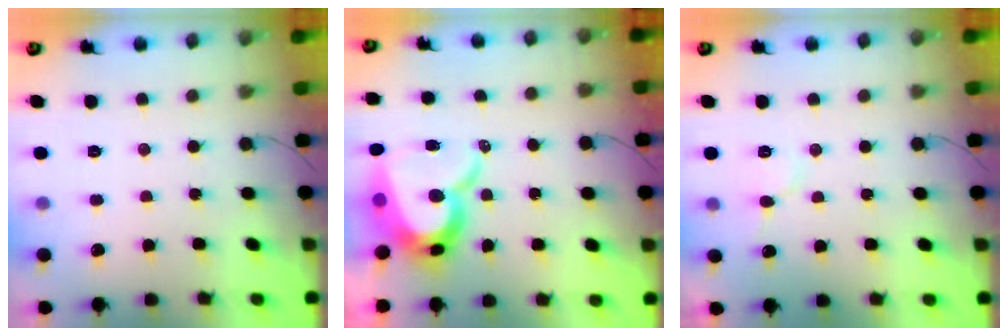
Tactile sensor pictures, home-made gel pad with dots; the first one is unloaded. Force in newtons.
{"total": 14.7, "press": 14.7, "slide": 1.4}
{"total": 6.8, "press": 6.7, "slide": 0.7}